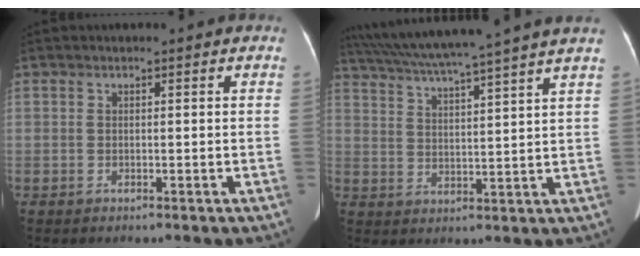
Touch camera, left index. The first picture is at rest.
{"total": 17.8, "force": [15.3, -1.9, 8.9], "torque": [-0.161, 0.005, 0.221]}